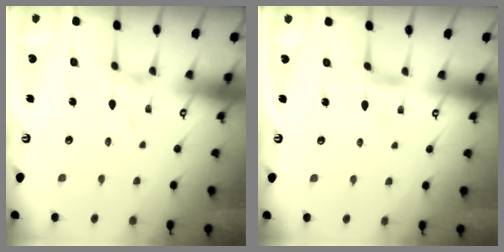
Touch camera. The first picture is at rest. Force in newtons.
{"total": 0.0}